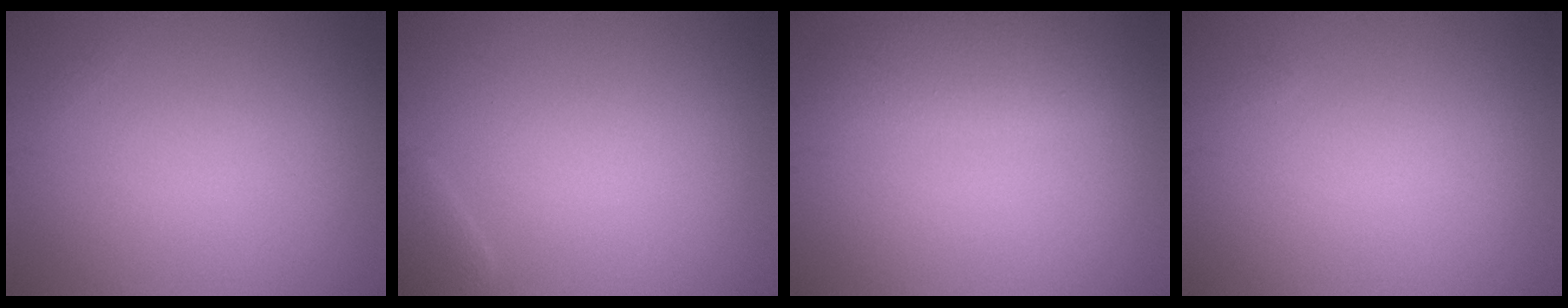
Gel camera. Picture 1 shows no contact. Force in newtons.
{"total": 1.3, "press": 1.3, "slide": 0.0}
{"total": 2.9, "press": 2.9, "slide": 0.2}
{"total": 0.0}